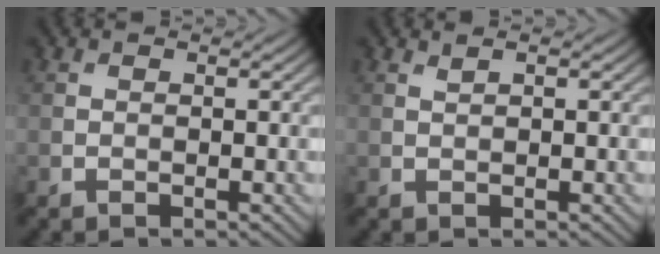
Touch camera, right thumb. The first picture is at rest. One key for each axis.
{"total": 0.9, "fx": 0.7, "fy": 0.2, "fz": 0.7, "tx": -0.017, "ty": 0.004, "tz": 0.014}